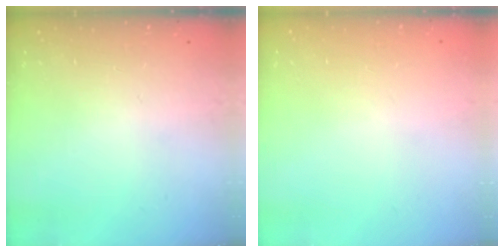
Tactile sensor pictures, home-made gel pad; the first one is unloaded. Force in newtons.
{"total": 0.0}